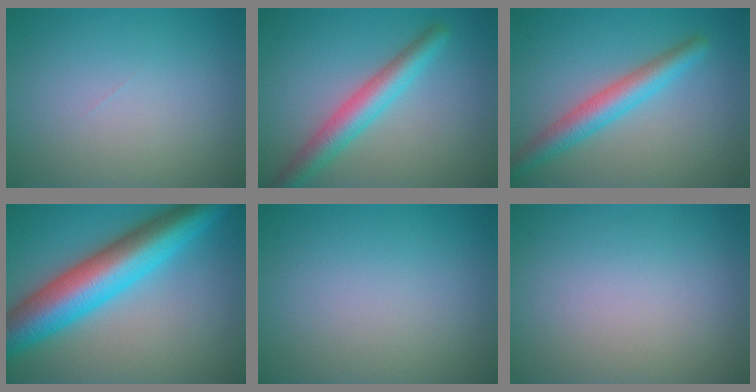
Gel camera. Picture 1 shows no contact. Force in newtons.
{"total": 4.2, "press": 4.2, "slide": 0.2}
{"total": 3.9, "press": 3.9, "slide": 0.1}
{"total": 10.7, "press": 10.7, "slide": 0.2}
{"total": 0.0}
{"total": 0.0}